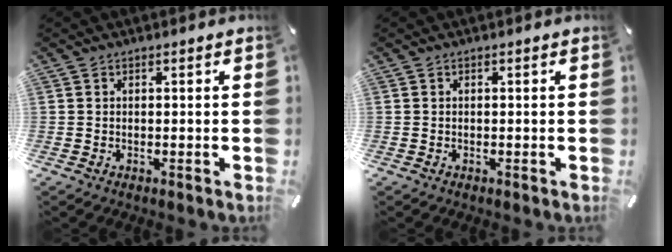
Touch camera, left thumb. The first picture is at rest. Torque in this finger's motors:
{"motor_torque": [-0.09, 0.11, -0.03, -0.05, 0.00]}